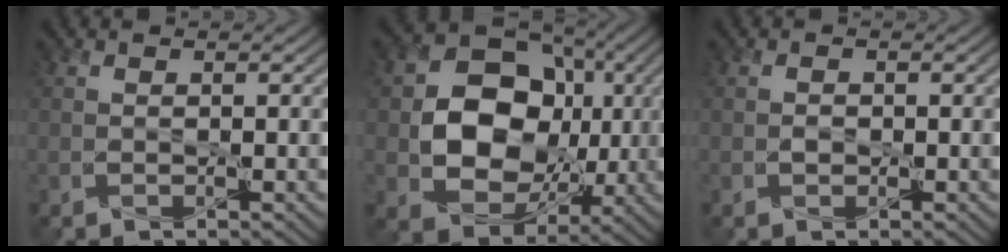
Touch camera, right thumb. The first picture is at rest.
{"total": 12.9, "force": [0.4, 10.3, 7.8], "torque": [-0.146, -0.007, 0.005]}
{"total": 0.6, "force": [-0.2, 0.5, 0.3], "torque": [-0.004, -0.002, -0.004]}